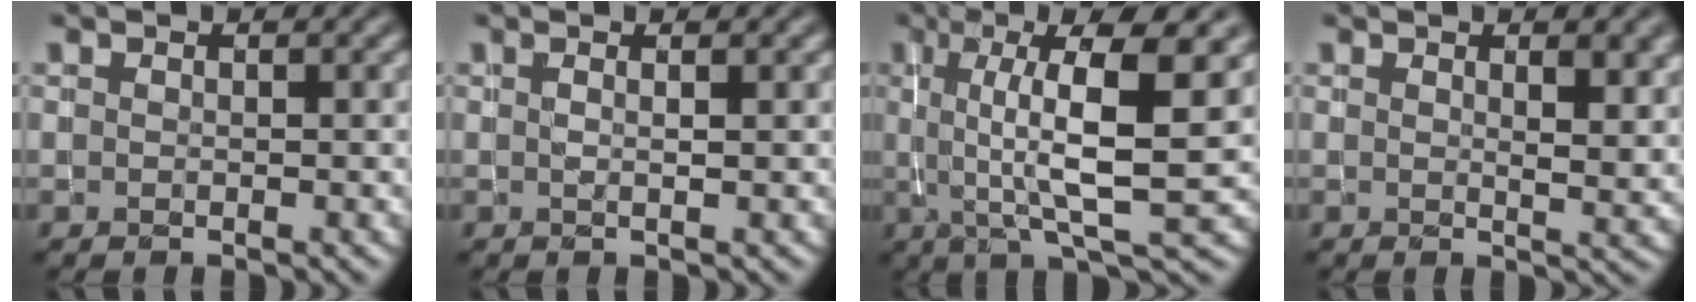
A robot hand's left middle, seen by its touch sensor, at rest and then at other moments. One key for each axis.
{"total": 1.3, "fx": 0.6, "fy": 0.5, "fz": 1.0, "tx": 0.000, "ty": 0.000, "tz": -0.006}
{"total": 9.2, "fx": 2.1, "fy": 1.9, "fz": 8.8, "tx": -0.127, "ty": 0.001, "tz": 0.036}
{"total": 4.9, "fx": 2.0, "fy": 1.9, "fz": 4.0, "tx": -0.036, "ty": 0.002, "tz": 0.031}